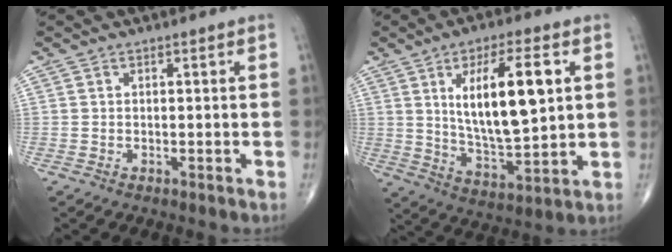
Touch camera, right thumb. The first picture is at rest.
{"total": 16.4, "force": [4.1, 5.6, 14.9], "torque": [-0.238, -0.020, 0.078]}